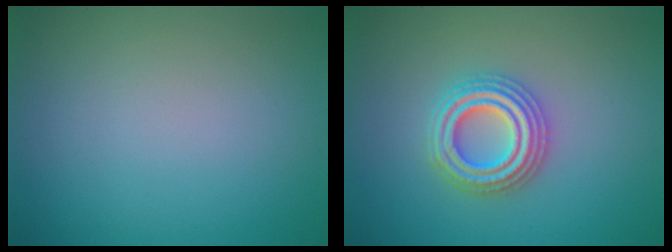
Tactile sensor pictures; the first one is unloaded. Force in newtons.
{"total": 4.4, "press": 4.4, "slide": 0.7}